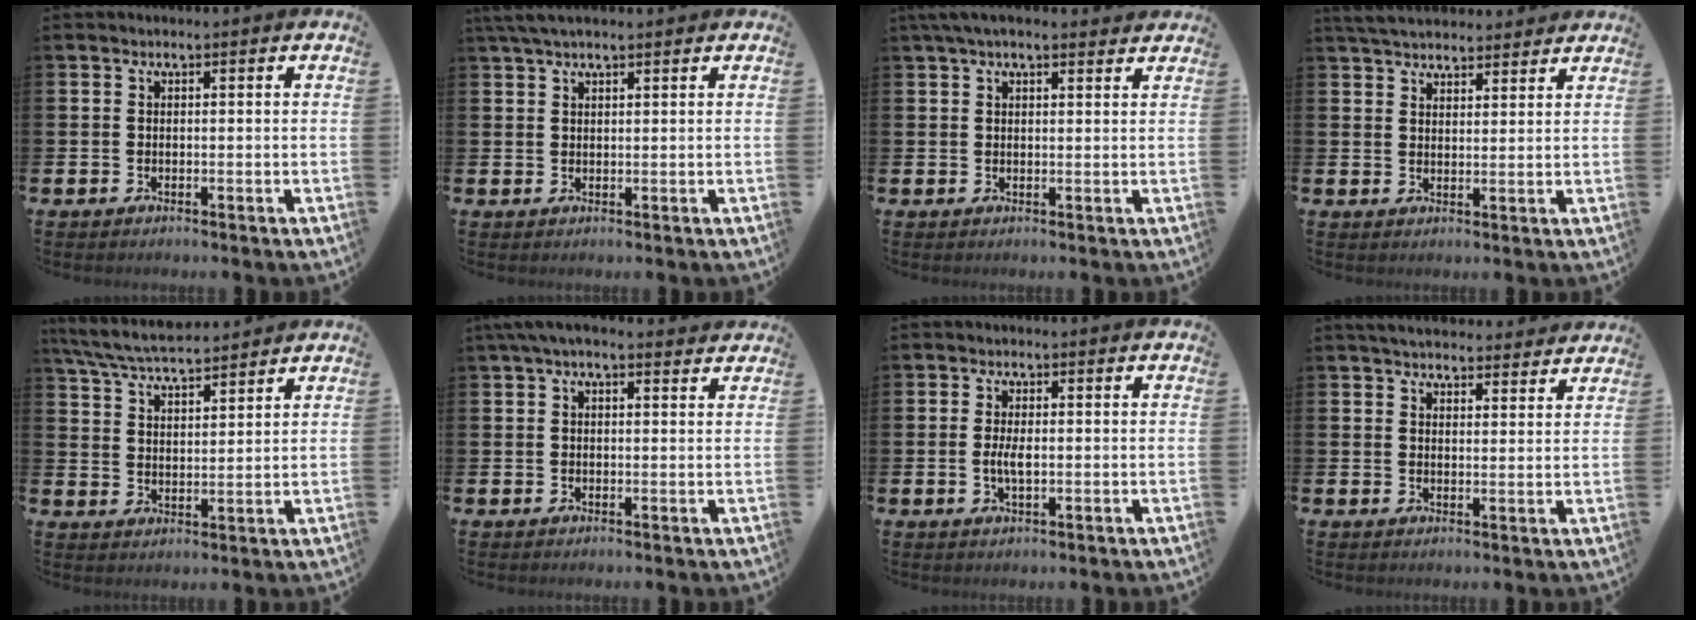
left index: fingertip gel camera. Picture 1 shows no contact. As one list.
[{"total": 3.2, "force": [2.5, 0.8, 1.8], "torque": [-0.033, 0.000, 0.045]}, {"total": 3.5, "force": [2.9, 0.9, 1.7], "torque": [-0.033, -0.005, 0.052]}, {"total": 4.8, "force": [4.6, 1.0, 0.7], "torque": [-0.019, -0.019, 0.084]}, {"total": 6.5, "force": [6.3, 0.8, 1.8], "torque": [-0.056, -0.029, 0.113]}, {"total": 2.9, "force": [2.3, 0.9, 1.7], "torque": [-0.031, -0.002, 0.040]}, {"total": 2.6, "force": [-0.1, 1.0, 2.4], "torque": [-0.039, -0.001, -0.004]}, {"total": 4.5, "force": [4.4, 0.8, 0.7], "torque": [-0.017, -0.022, 0.078]}]